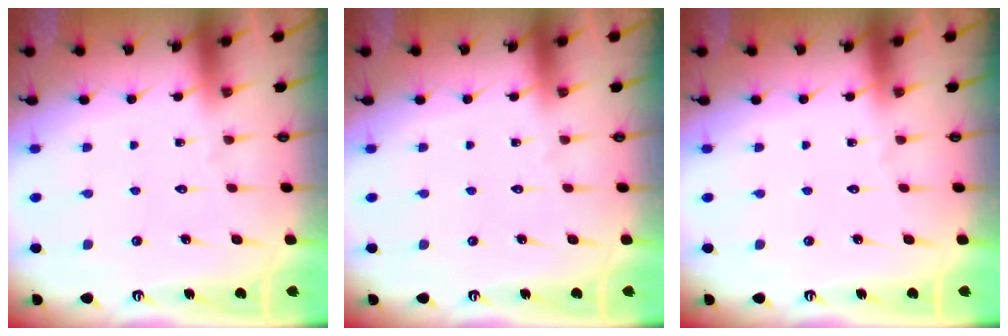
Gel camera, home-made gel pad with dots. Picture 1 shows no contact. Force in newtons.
{"total": 0.0}
{"total": 0.0}